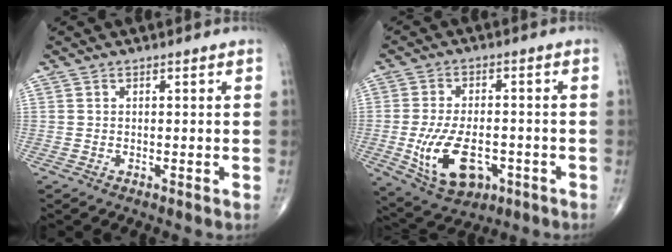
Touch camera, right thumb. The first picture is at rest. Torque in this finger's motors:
{"motor_torque": [-0.10, 1.07, 0.73, 0.49, 0.31]}